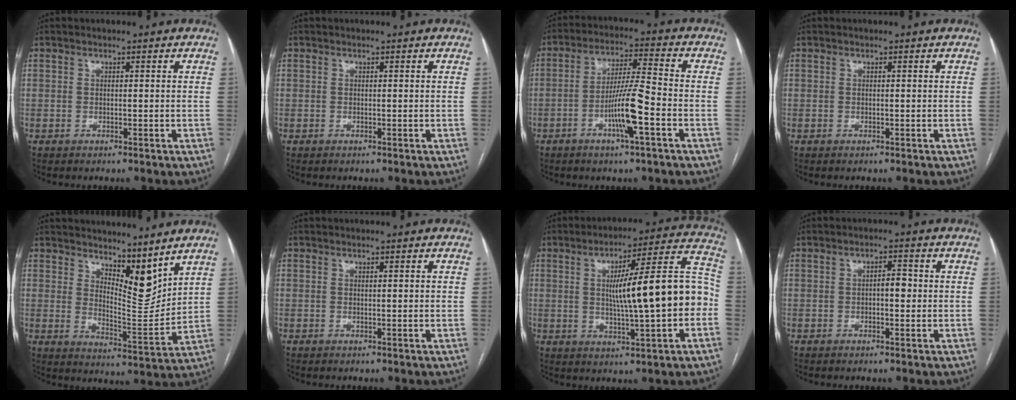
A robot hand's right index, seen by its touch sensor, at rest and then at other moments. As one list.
[{"total": 0.0}, {"total": 9.2, "force": [-3.4, 0.3, 8.5], "torque": [-0.162, 0.001, -0.063]}, {"total": 0.0}, {"total": 9.0, "force": [7.0, 2.5, 5.2], "torque": [-0.086, -0.018, 0.127]}, {"total": 0.7, "force": [0.2, 0.1, 0.7], "torque": [-0.014, 0.002, 0.001]}, {"total": 17.0, "force": [-0.8, 1.8, 16.9], "torque": [-0.248, 0.033, -0.011]}, {"total": 2.7, "force": [-0.1, 1.1, 2.4], "torque": [-0.036, 0.009, -0.004]}]